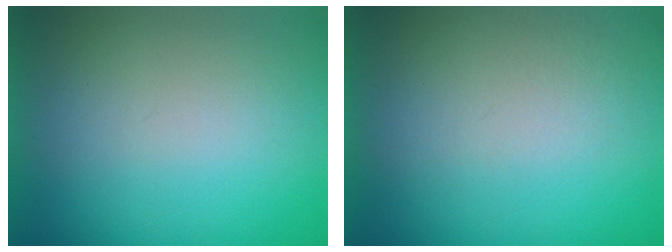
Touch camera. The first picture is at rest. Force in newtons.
{"total": 2.2}